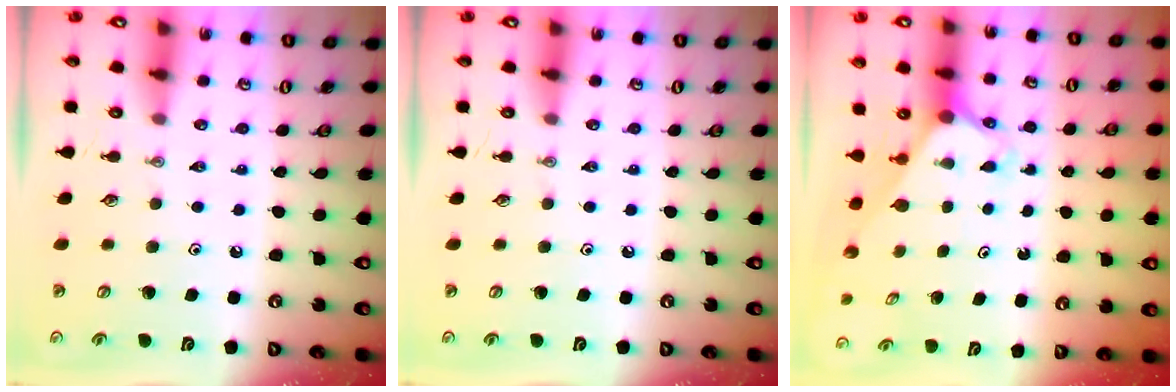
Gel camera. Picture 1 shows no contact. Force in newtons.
{"total": 0.0}
{"total": 2.2, "press": 2.2, "slide": 0.2}